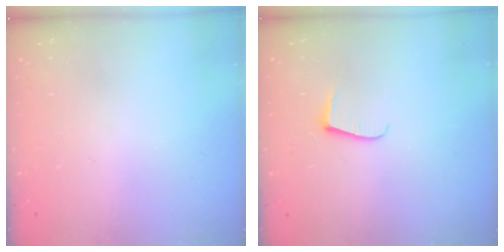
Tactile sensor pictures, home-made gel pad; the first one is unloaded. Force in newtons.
{"total": 5.4, "press": 5.4, "slide": 0.5}